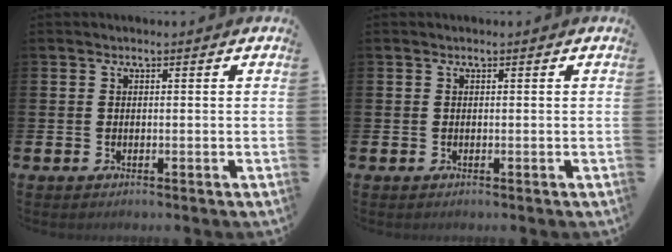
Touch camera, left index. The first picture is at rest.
{"total": 0.0}